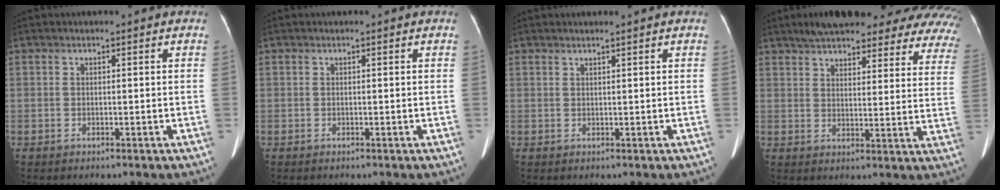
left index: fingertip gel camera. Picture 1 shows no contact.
{"total": 0.0}
{"total": 0.7, "force": [0.6, -0.2, 0.3], "torque": [-0.014, -0.001, 0.019]}
{"total": 27.0, "force": [23.0, 6.4, 12.7], "torque": [-0.175, -0.018, 0.261]}